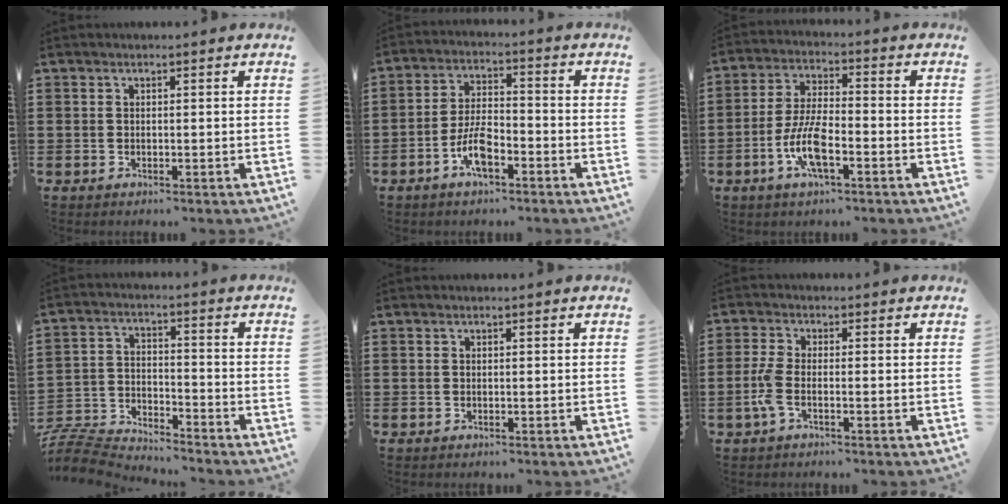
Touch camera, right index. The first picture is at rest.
{"total": 6.5, "force": [-3.3, 2.6, 5.0], "torque": [-0.114, 0.001, -0.066]}
{"total": 8.1, "force": [-3.1, 2.6, 6.9], "torque": [-0.160, -0.011, -0.063]}
{"total": 7.2, "force": [-7.1, 1.1, 0.6], "torque": [-0.038, 0.005, -0.151]}
{"total": 0.0}
{"total": 3.4, "force": [-1.3, 0.9, 3.0], "torque": [-0.081, -0.008, -0.031]}